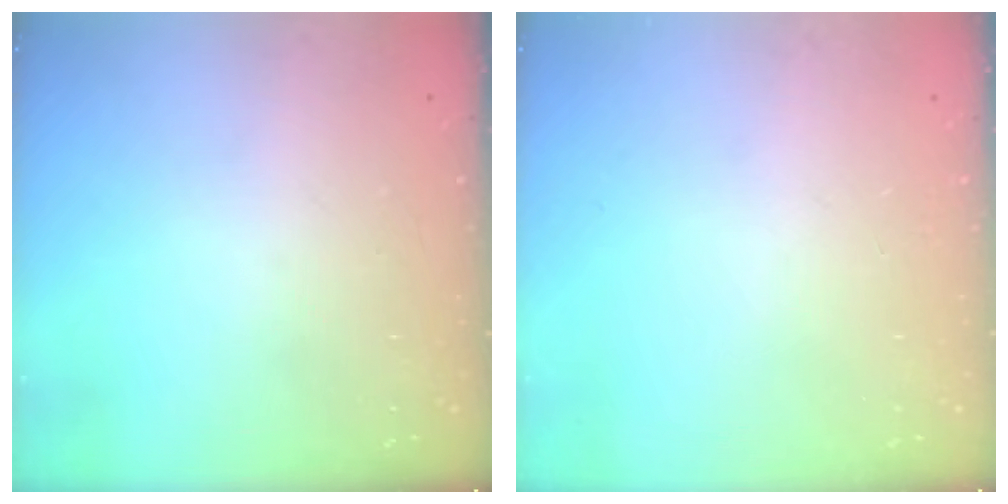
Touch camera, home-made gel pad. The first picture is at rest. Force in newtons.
{"total": 0.0}